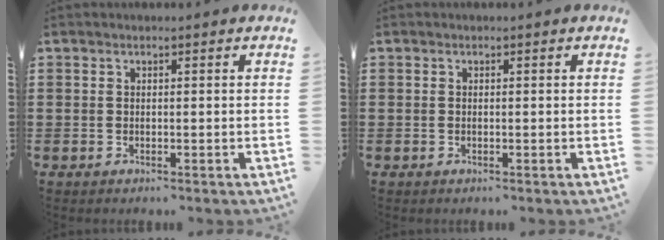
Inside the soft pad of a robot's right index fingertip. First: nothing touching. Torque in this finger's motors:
{"motor_torque": [-0.01, 2.13, 0.01, 0.00]}